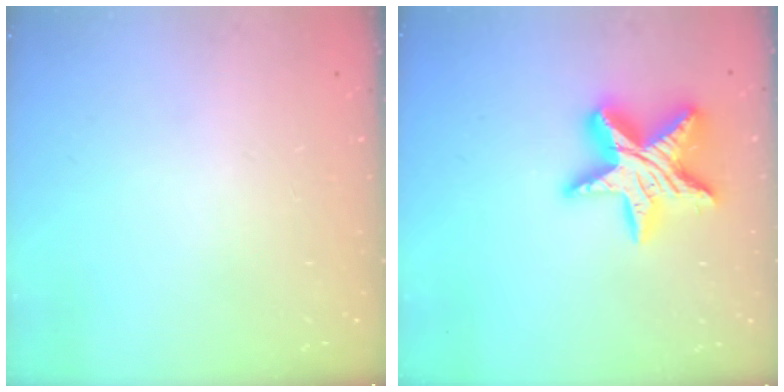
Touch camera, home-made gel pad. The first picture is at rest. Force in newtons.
{"total": 17.2, "press": 17.2, "slide": 1.4}